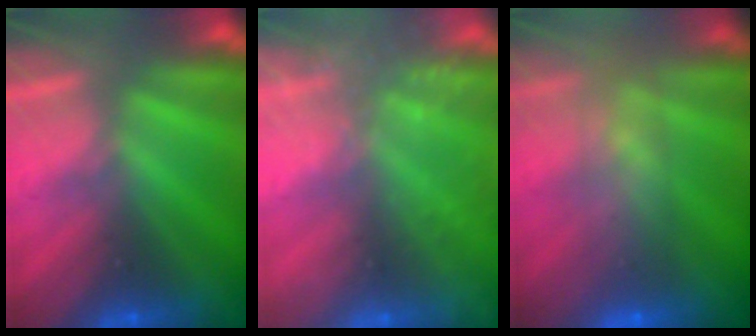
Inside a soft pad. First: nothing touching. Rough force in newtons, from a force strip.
{"total": 2.4}
{"total": 9.0}